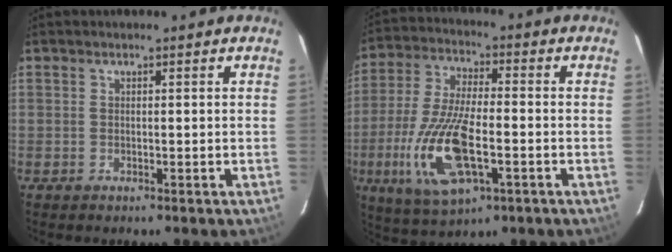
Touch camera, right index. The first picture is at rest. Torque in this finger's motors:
{"motor_torque": [1.88, -0.26, 0.50, 0.16]}